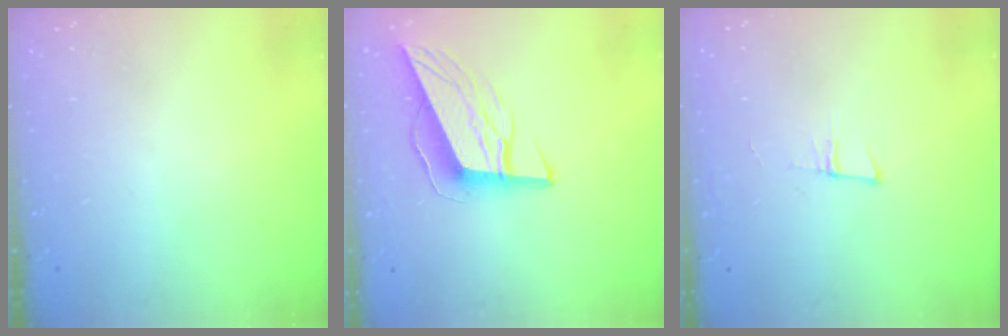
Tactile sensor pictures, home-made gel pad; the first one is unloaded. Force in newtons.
{"total": 13.0, "press": 12.6, "slide": 3.2}
{"total": 5.4, "press": 4.6, "slide": 2.7}